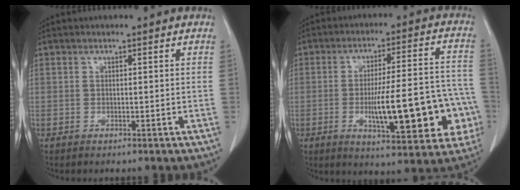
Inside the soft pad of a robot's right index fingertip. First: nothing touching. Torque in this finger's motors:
{"motor_torque": [1.98, -0.16, 0.40, 0.19]}